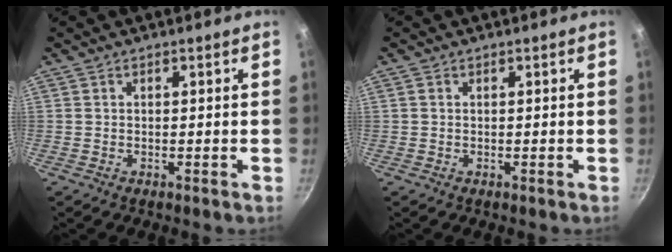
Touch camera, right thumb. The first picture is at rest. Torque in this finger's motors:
{"motor_torque": [0.12, -0.02, -0.19, 0.11, -0.04]}